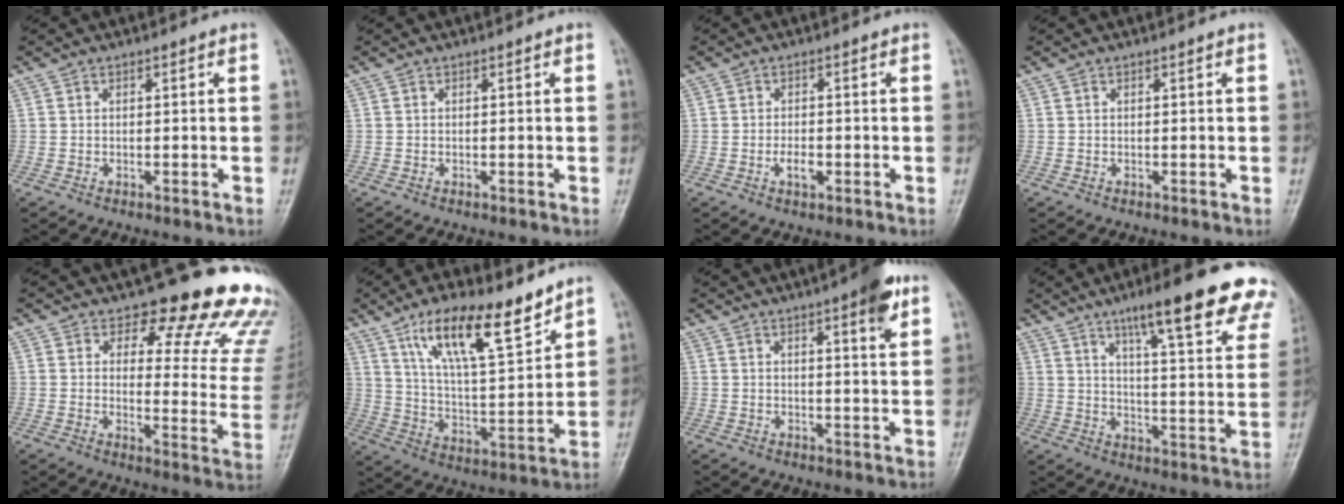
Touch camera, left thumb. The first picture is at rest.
{"total": 0.0}
{"total": 2.7, "force": [-0.9, 1.4, 2.1], "torque": [-0.034, 0.002, -0.015]}
{"total": 0.0}
{"total": 18.8, "force": [14.8, 7.3, 9.0], "torque": [-0.048, -0.109, 0.158]}
{"total": 16.4, "force": [10.9, 4.6, 11.3], "torque": [-0.169, -0.059, 0.201]}
{"total": 7.0, "force": [3.9, 1.3, 5.6], "torque": [-0.070, -0.016, 0.049]}
{"total": 22.4, "force": [15.5, 4.4, 15.5], "torque": [-0.181, -0.049, 0.205]}